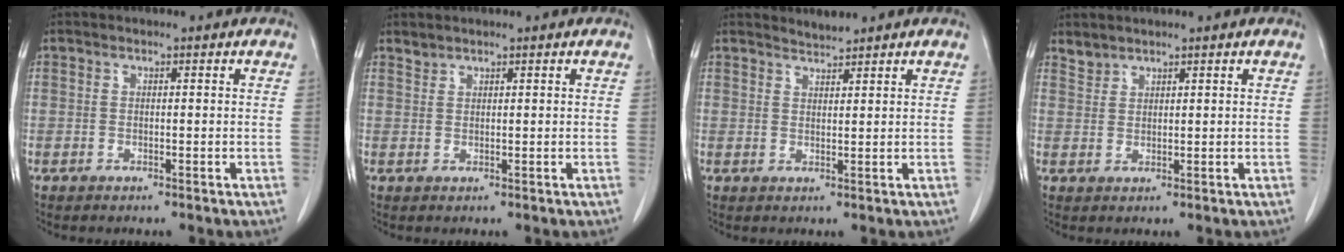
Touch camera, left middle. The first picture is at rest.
{"total": 0.9, "force": [0.9, 0.1, -0.1], "torque": [-0.002, 0.001, 0.019]}
{"total": 1.6, "force": [1.6, -0.3, -0.3], "torque": [-0.002, -0.002, 0.032]}
{"total": 1.6, "force": [1.6, 0.4, -0.2], "torque": [0.004, 0.004, 0.032]}